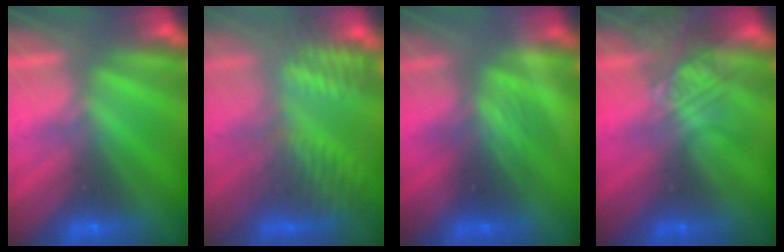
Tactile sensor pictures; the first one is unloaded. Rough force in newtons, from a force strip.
{"total": 3.7}
{"total": 2.0}
{"total": 2.3}